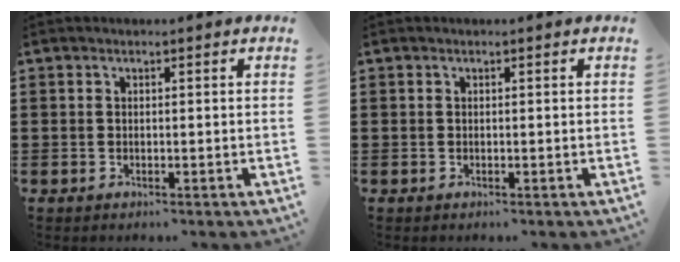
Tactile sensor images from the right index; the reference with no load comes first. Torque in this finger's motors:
{"motor_torque": [0.86, 1.28, 0.00, 0.00]}